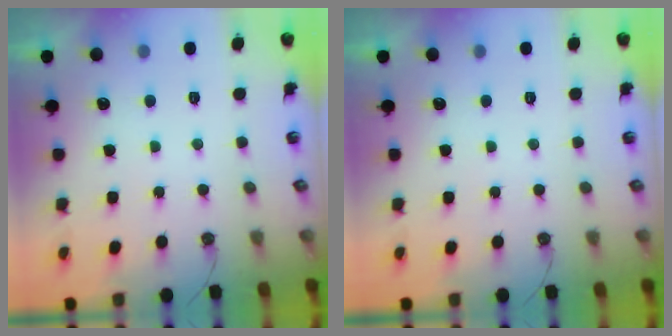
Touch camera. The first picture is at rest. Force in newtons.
{"total": 0.0}